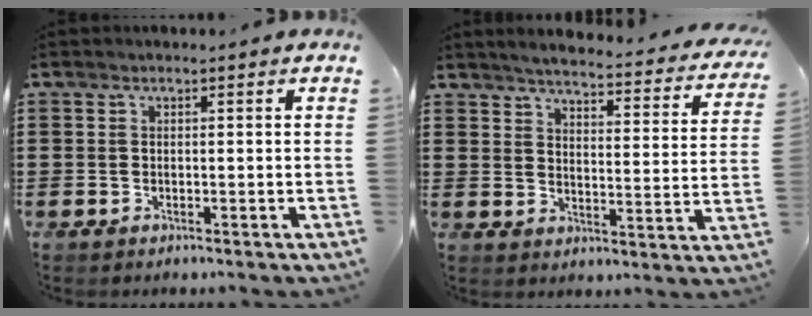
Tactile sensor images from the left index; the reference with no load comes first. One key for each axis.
{"total": 3.7, "fx": 3.5, "fy": -0.2, "fz": 1.2, "tx": -0.044, "ty": -0.031, "tz": 0.051}